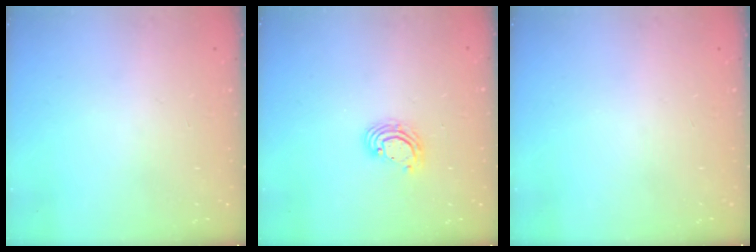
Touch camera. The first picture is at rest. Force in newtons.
{"total": 5.1, "press": 5.1, "slide": 0.3}
{"total": 0.0}